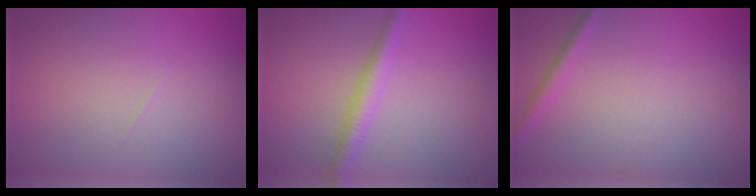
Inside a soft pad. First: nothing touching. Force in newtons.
{"total": 2.3, "press": 2.3, "slide": 0.0}
{"total": 1.1, "press": 1.1, "slide": 0.1}